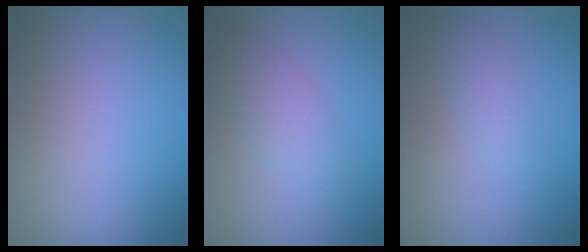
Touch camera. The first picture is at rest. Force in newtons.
{"total": 2.8, "press": 2.8, "slide": 0.2}
{"total": 1.6, "press": 1.6, "slide": 0.1}